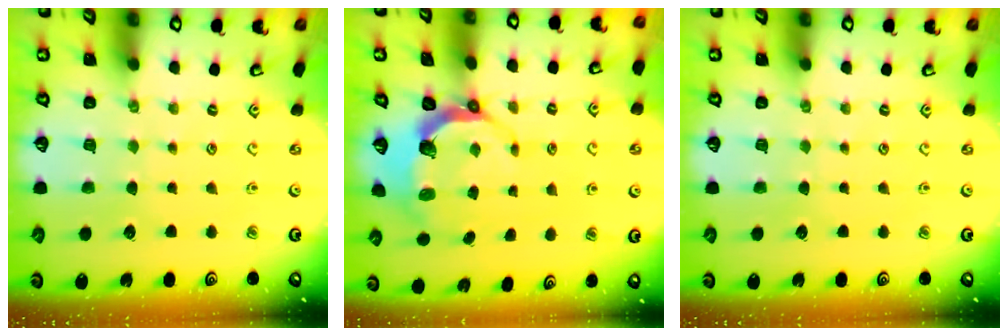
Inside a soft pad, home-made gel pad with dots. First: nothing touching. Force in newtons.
{"total": 6.5, "press": 5.0, "slide": 4.2}
{"total": 0.0}